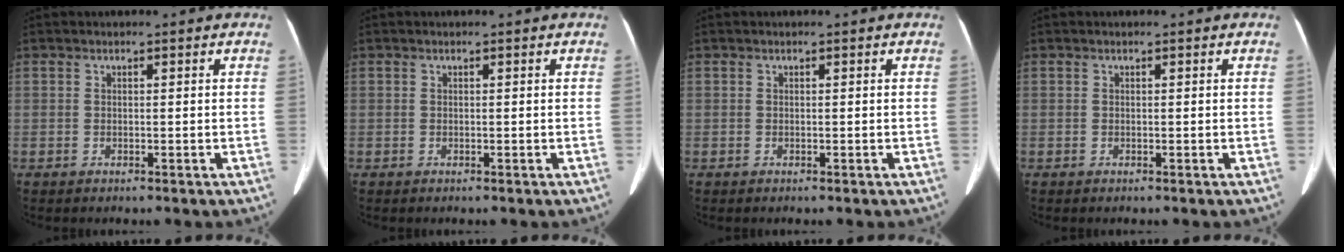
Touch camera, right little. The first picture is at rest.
{"total": 0.0}
{"total": 0.0}
{"total": 0.0}